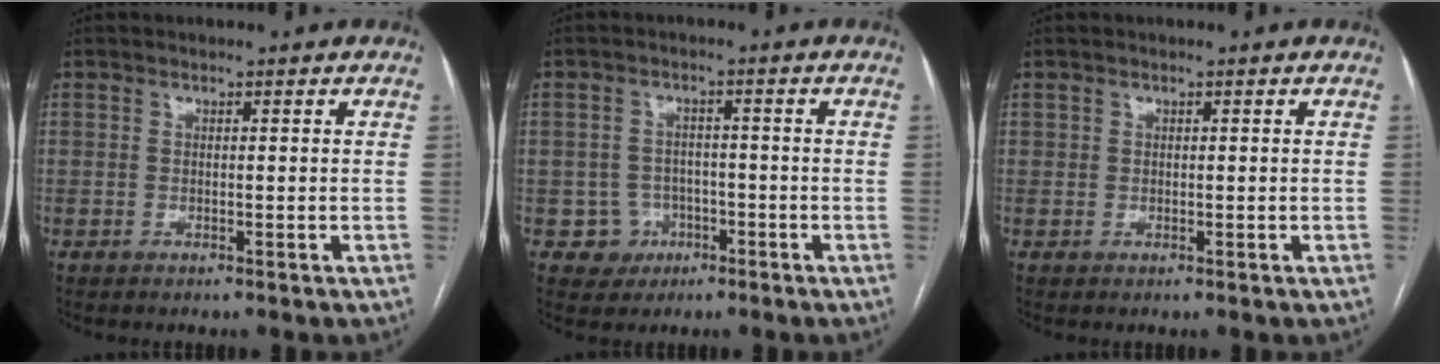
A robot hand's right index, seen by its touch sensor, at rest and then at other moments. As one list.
[{"total": 4.4, "force": [-1.6, 4.1, -0.1], "torque": [0.017, 0.017, -0.017]}, {"total": 0.7, "force": [0.3, 0.6, 0.1], "torque": [0.007, 0.002, 0.003]}]